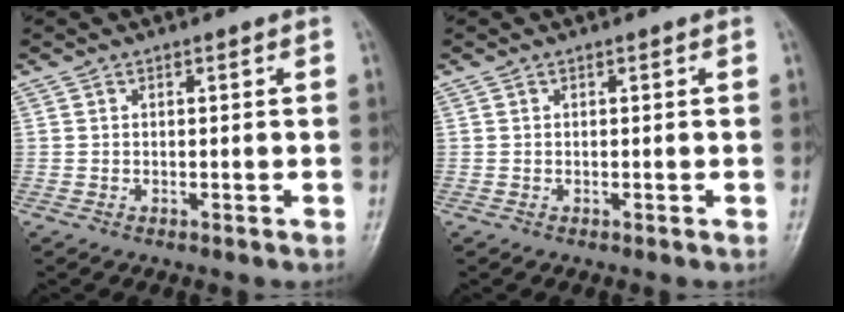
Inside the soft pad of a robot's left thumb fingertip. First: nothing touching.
{"total": 0.0}